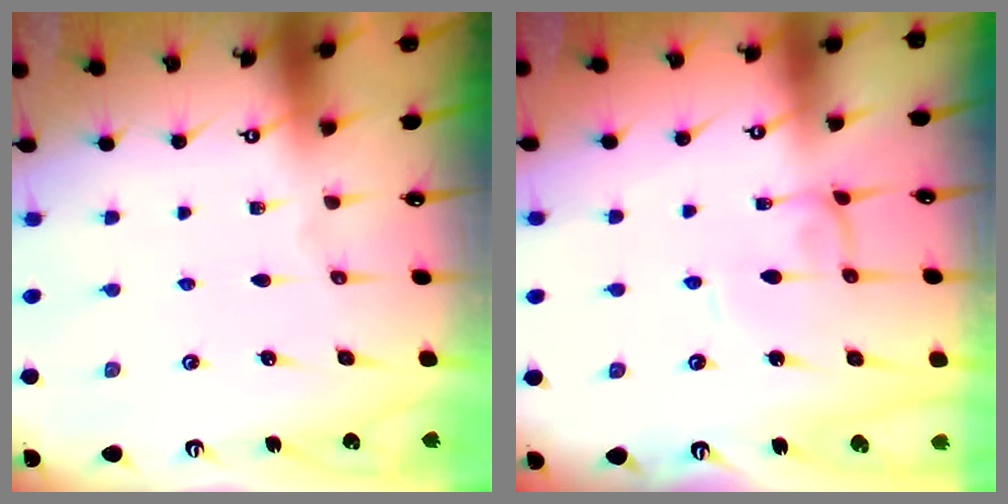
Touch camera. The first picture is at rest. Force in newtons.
{"total": 0.0}